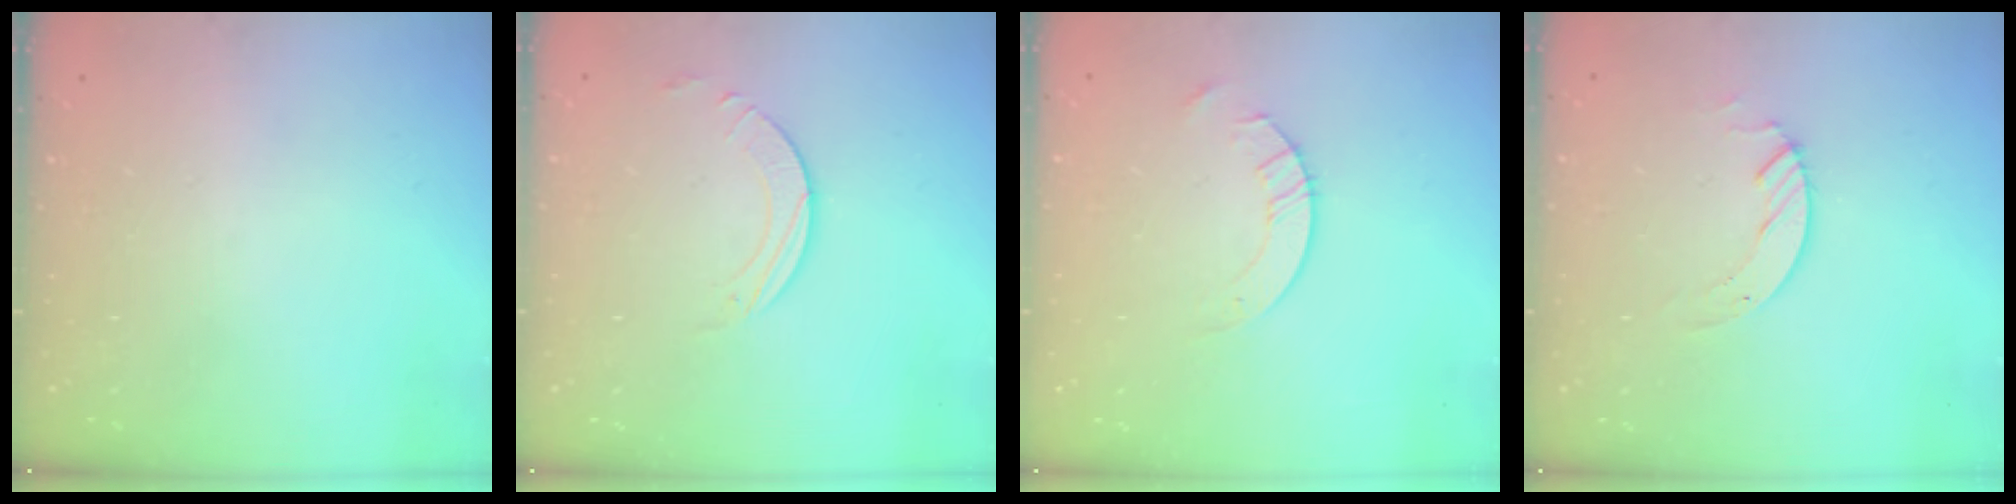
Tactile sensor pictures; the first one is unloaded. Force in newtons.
{"total": 2.2, "press": 2.2, "slide": 0.2}
{"total": 2.0, "press": 2.0, "slide": 0.2}
{"total": 3.4, "press": 3.4, "slide": 0.3}